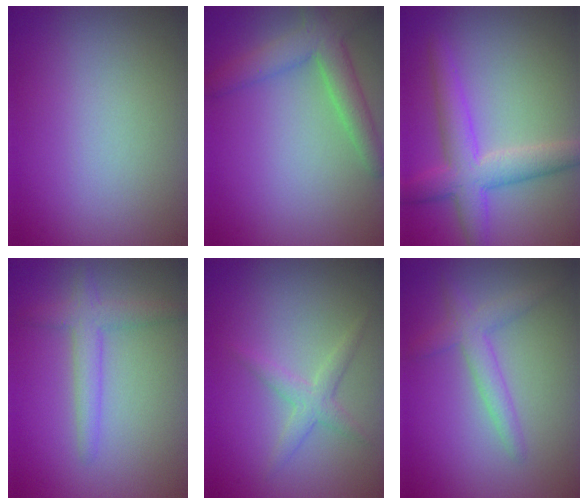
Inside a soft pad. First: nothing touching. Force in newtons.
{"total": 4.2, "press": 4.2, "slide": 0.2}
{"total": 6.7, "press": 6.7, "slide": 0.2}
{"total": 2.8, "press": 2.8, "slide": 0.2}
{"total": 2.1, "press": 2.1, "slide": 0.0}
{"total": 2.6, "press": 2.6, "slide": 0.2}